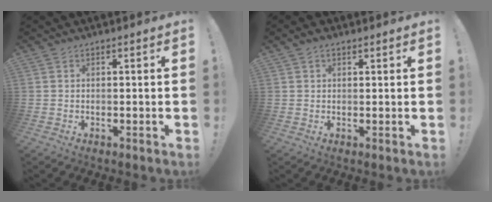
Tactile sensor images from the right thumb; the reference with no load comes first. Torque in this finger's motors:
{"motor_torque": [-0.17, 2.05, 0.82, 0.77, 0.06]}